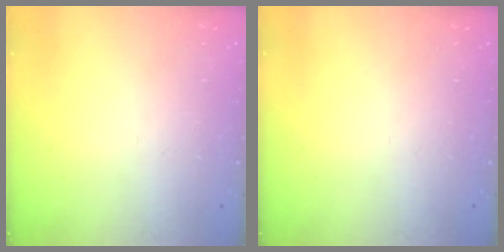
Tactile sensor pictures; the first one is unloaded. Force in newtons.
{"total": 0.0}